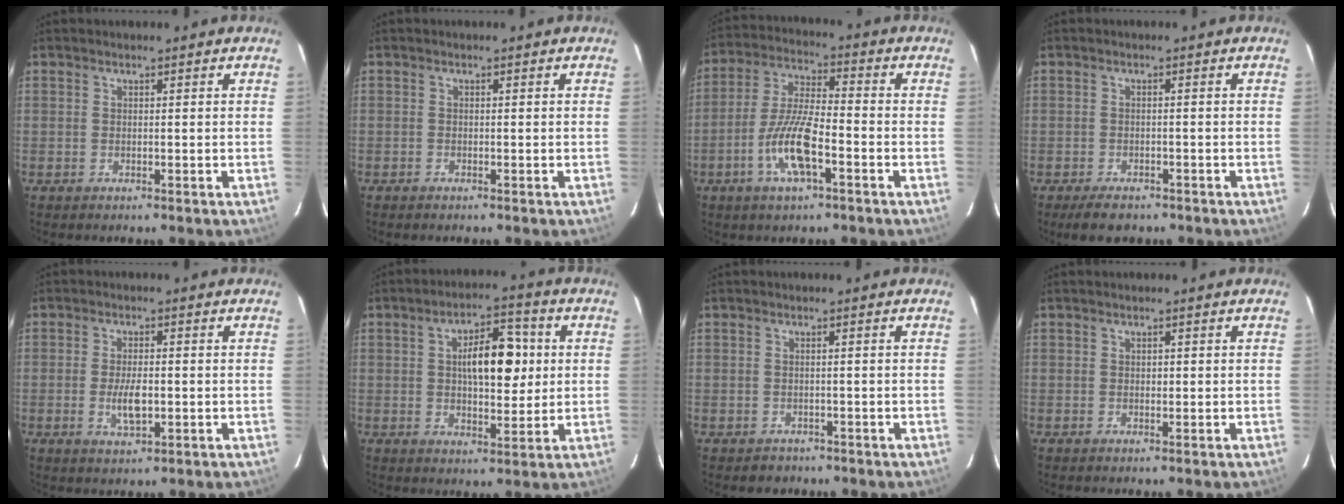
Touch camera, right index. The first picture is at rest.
{"total": 0.6, "force": [-0.5, 0.3, 0.2], "torque": [-0.008, -0.001, -0.008]}
{"total": 10.3, "force": [-4.1, 2.2, 9.2], "torque": [-0.189, -0.001, -0.078]}
{"total": 4.4, "force": [-3.3, 2.2, 2.0], "torque": [-0.034, -0.003, -0.048]}
{"total": 4.5, "force": [-0.9, 1.5, 4.2], "torque": [-0.082, -0.004, -0.013]}
{"total": 10.3, "force": [1.6, 4.1, 9.3], "torque": [-0.148, 0.021, 0.027]}
{"total": 1.9, "force": [-1.2, 1.5, 0.0], "torque": [-0.007, 0.004, -0.016]}
{"total": 0.7, "force": [0.0, 0.4, 0.5], "torque": [-0.009, 0.000, 0.001]}